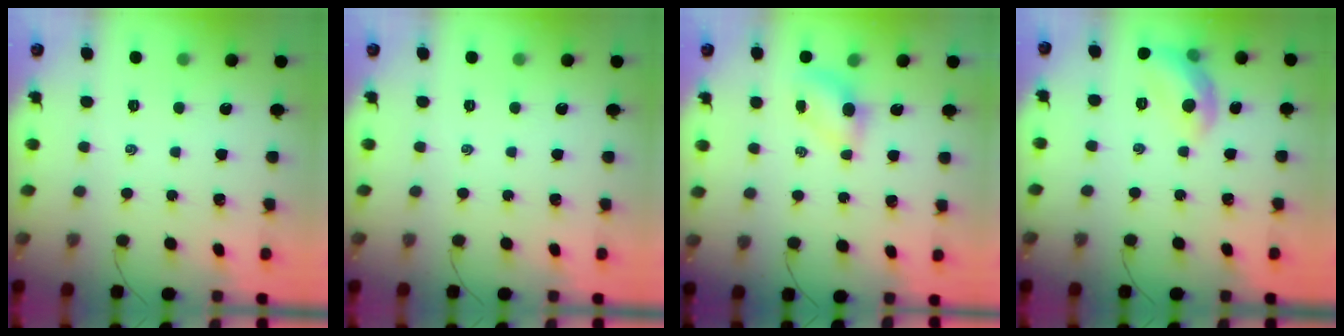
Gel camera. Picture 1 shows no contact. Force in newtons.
{"total": 0.0}
{"total": 4.4, "press": 4.4, "slide": 0.7}
{"total": 9.5, "press": 9.4, "slide": 1.1}